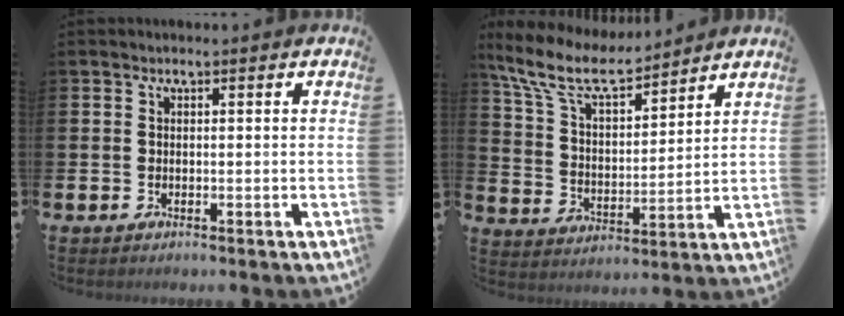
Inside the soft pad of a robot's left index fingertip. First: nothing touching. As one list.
[{"total": 8.6, "force": [7.5, 2.4, 3.5], "torque": [-0.107, -0.042, 0.134]}]